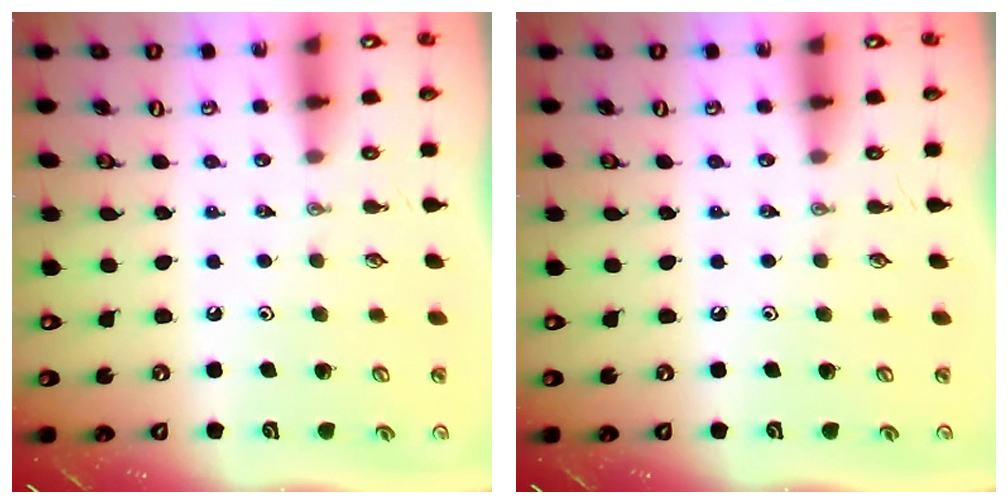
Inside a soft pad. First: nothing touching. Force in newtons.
{"total": 0.0}